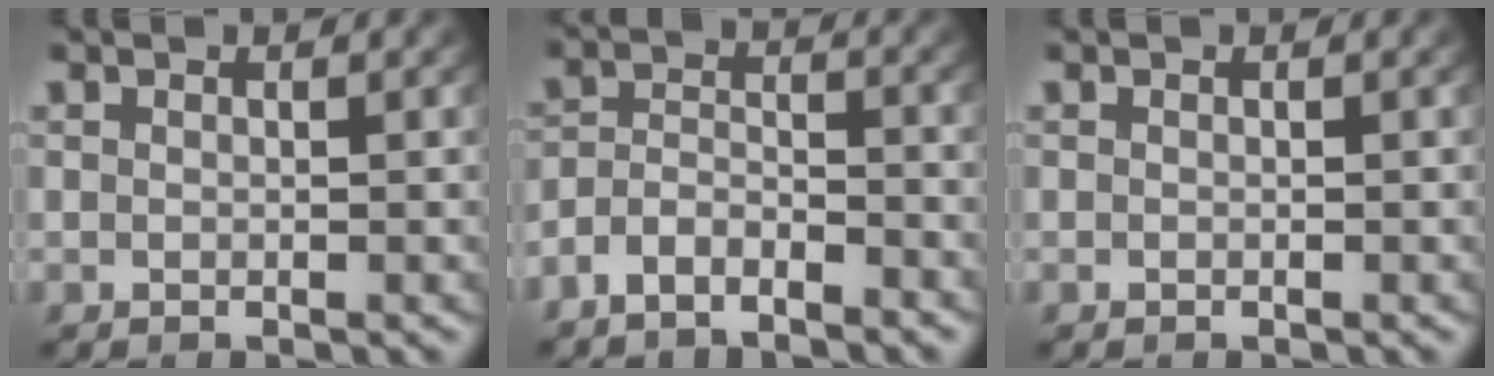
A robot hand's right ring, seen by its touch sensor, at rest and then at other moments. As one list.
[{"total": 4.0, "force": [-2.9, 2.4, 1.3], "torque": [-0.029, -0.008, -0.057]}, {"total": 0.0}]